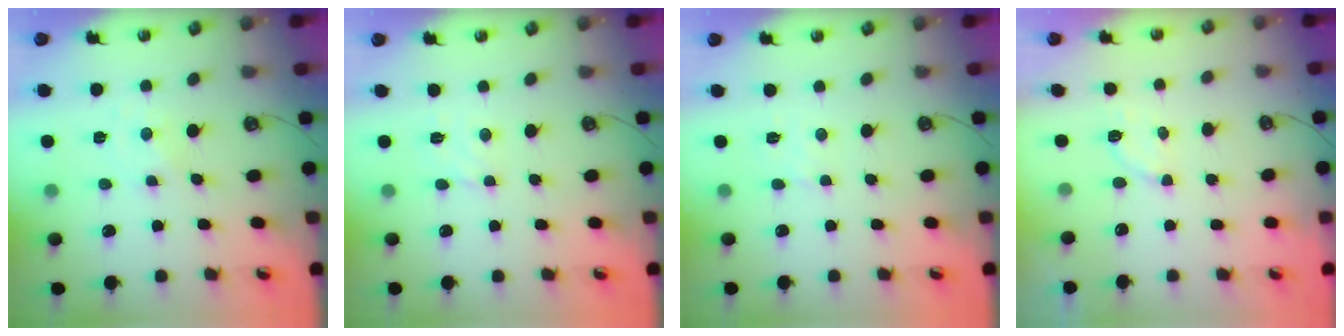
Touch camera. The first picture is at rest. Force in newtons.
{"total": 5.5, "press": 5.4, "slide": 0.8}
{"total": 2.8, "press": 2.8, "slide": 0.5}
{"total": 3.3, "press": 3.1, "slide": 1.0}